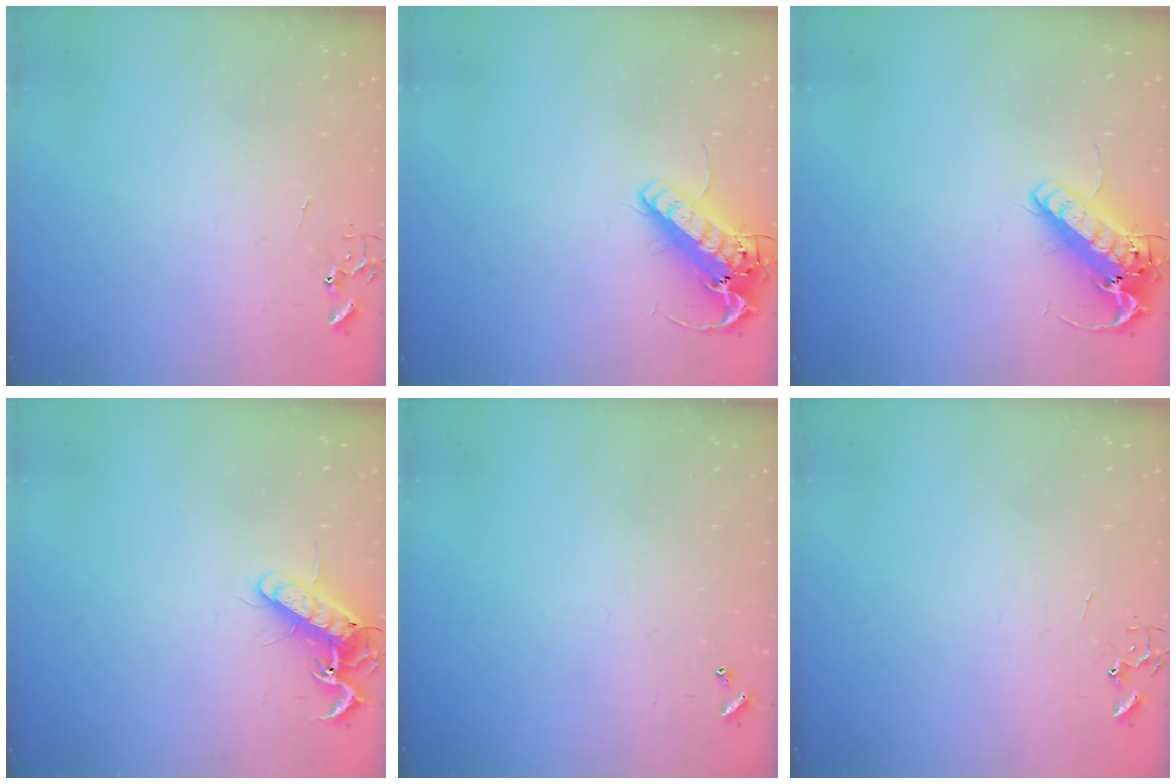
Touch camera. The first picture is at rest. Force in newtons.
{"total": 14.8, "press": 14.5, "slide": 2.9}
{"total": 14.8, "press": 14.5, "slide": 2.9}
{"total": 13.6, "press": 13.6, "slide": 1.4}
{"total": 0.0}
{"total": 0.0}